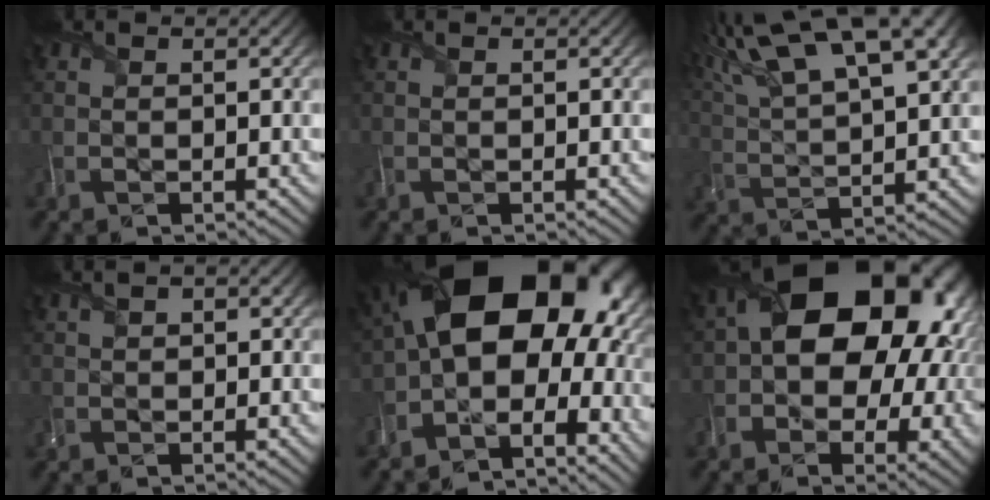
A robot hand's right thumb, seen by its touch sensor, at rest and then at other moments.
{"total": 0.0}
{"total": 16.4, "force": [10.3, 5.2, 11.6], "torque": [-0.246, 0.031, 0.166]}
{"total": 2.6, "force": [1.4, 1.3, 1.7], "torque": [-0.027, 0.000, 0.017]}
{"total": 18.6, "force": [0.7, 12.1, 14.1], "torque": [-0.227, 0.002, 0.026]}
{"total": 18.6, "force": [2.1, 13.1, 13.0], "torque": [-0.162, 0.004, 0.032]}